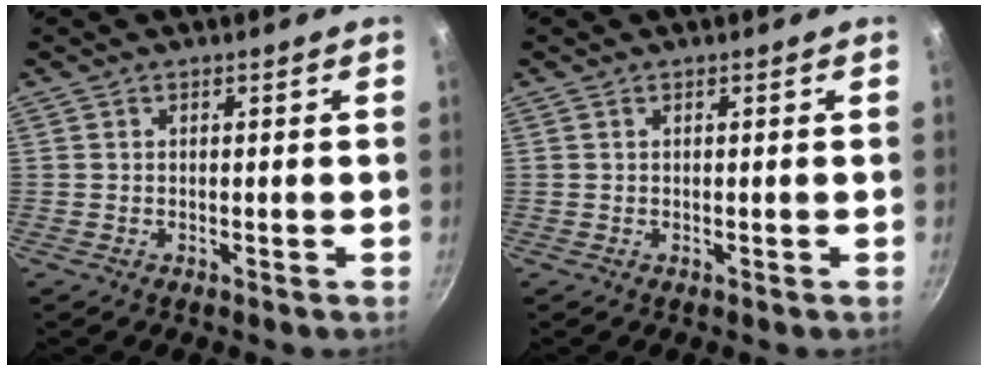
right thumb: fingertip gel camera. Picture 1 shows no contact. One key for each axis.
{"total": 0.0}